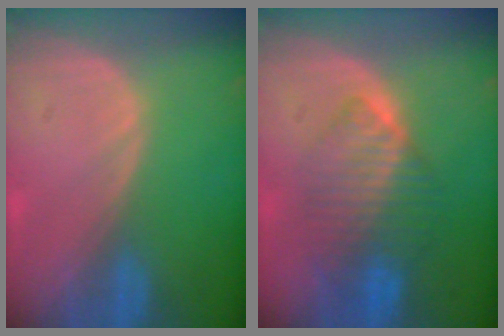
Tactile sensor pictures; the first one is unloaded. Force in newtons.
{"total": 7.7, "press": 7.5, "slide": 2.0}